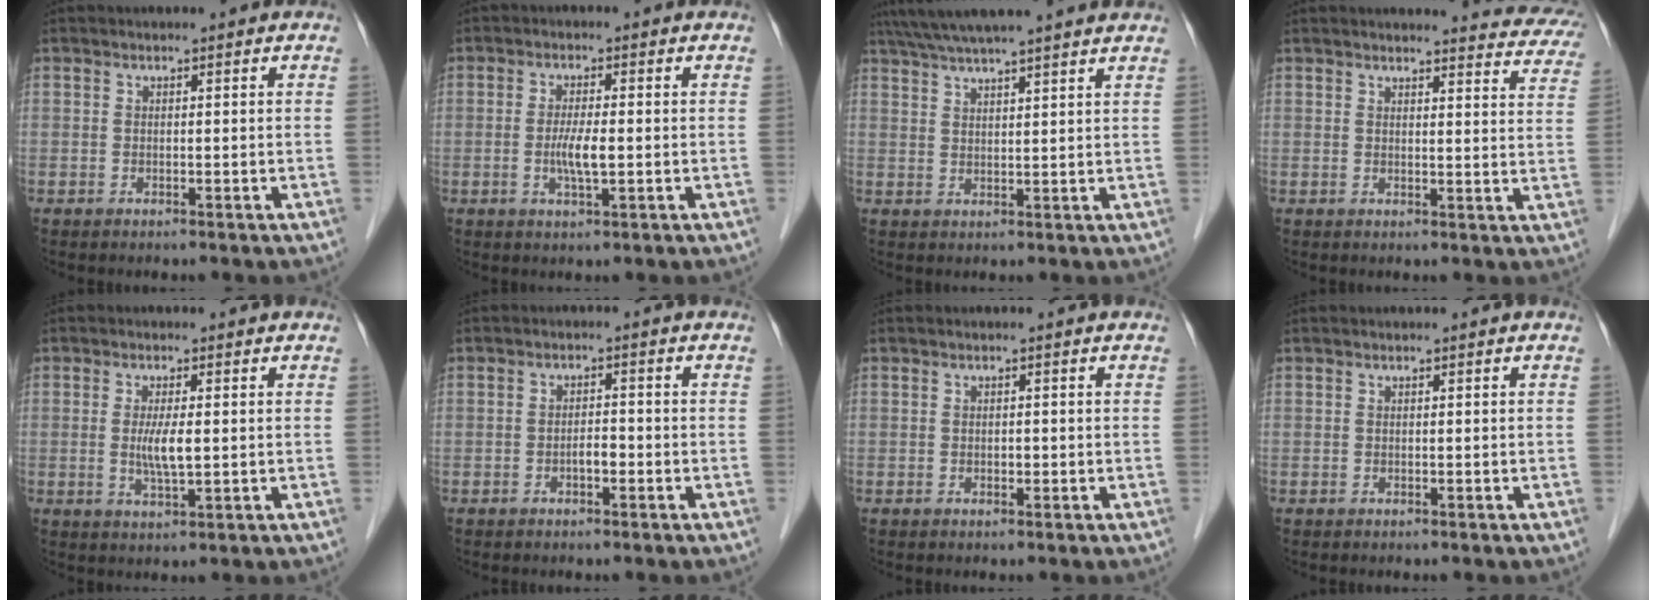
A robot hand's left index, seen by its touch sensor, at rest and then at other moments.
{"total": 3.8, "force": [-0.6, 0.6, 3.7], "torque": [-0.076, -0.005, -0.011]}
{"total": 15.8, "force": [13.8, 0.2, 7.6], "torque": [-0.135, 0.044, 0.193]}
{"total": 12.1, "force": [11.7, 2.1, 2.4], "torque": [0.005, -0.051, 0.095]}
{"total": 3.9, "force": [0.1, 0.6, 3.9], "torque": [-0.079, -0.007, 0.004]}
{"total": 1.9, "force": [-0.9, 0.7, 1.5], "torque": [-0.023, 0.004, -0.016]}
{"total": 0.7, "force": [-0.2, 0.4, 0.5], "torque": [-0.009, 0.000, -0.004]}
{"total": 0.0}